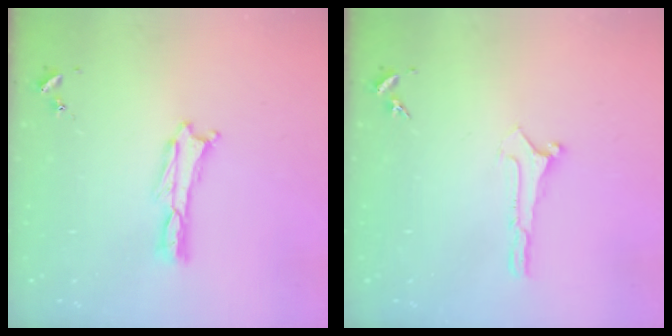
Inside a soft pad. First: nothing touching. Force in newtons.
{"total": 0.0}